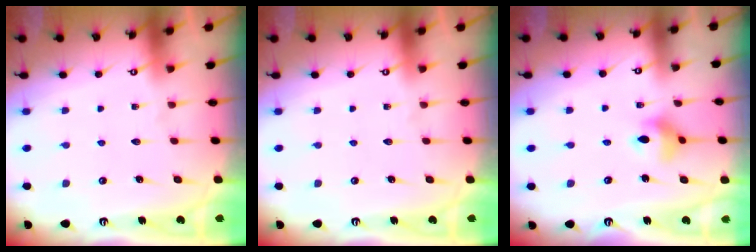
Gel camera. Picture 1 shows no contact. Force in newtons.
{"total": 0.0}
{"total": 7.5, "press": 7.0, "slide": 2.6}